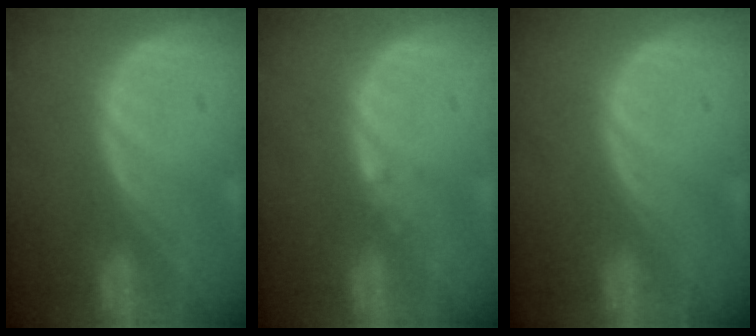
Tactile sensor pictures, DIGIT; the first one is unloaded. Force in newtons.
{"total": 0.6, "press": 0.5, "slide": 0.4}
{"total": 0.0}